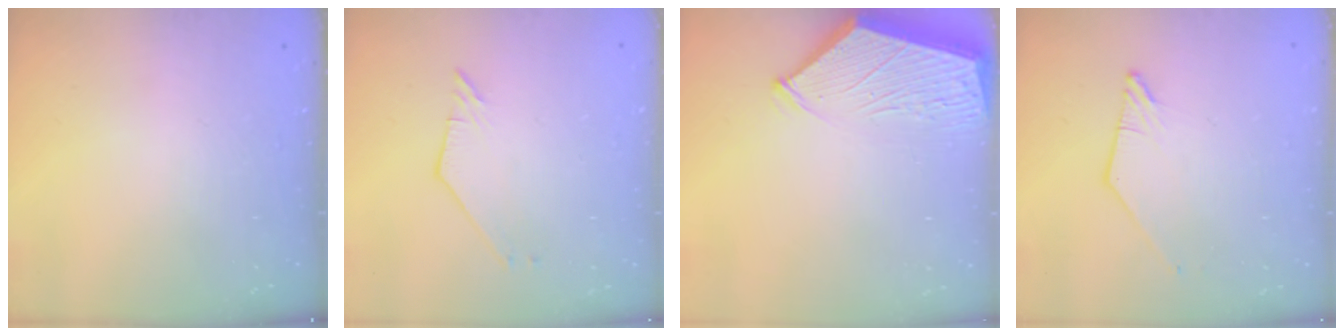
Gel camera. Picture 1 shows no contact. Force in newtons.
{"total": 2.1, "press": 2.1, "slide": 0.1}
{"total": 3.6, "press": 3.6, "slide": 0.6}
{"total": 0.8, "press": 0.8, "slide": 0.2}